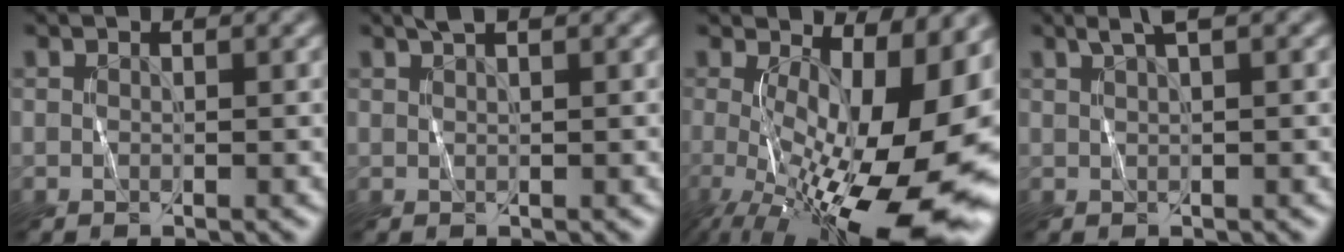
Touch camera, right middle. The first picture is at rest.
{"total": 1.2, "force": [0.9, 0.2, 0.7], "torque": [-0.013, 0.001, 0.016]}
{"total": 17.7, "force": [-1.5, 7.8, 15.8], "torque": [-0.201, -0.028, -0.005]}
{"total": 1.9, "force": [1.1, 0.3, 1.4], "torque": [-0.025, 0.001, 0.020]}